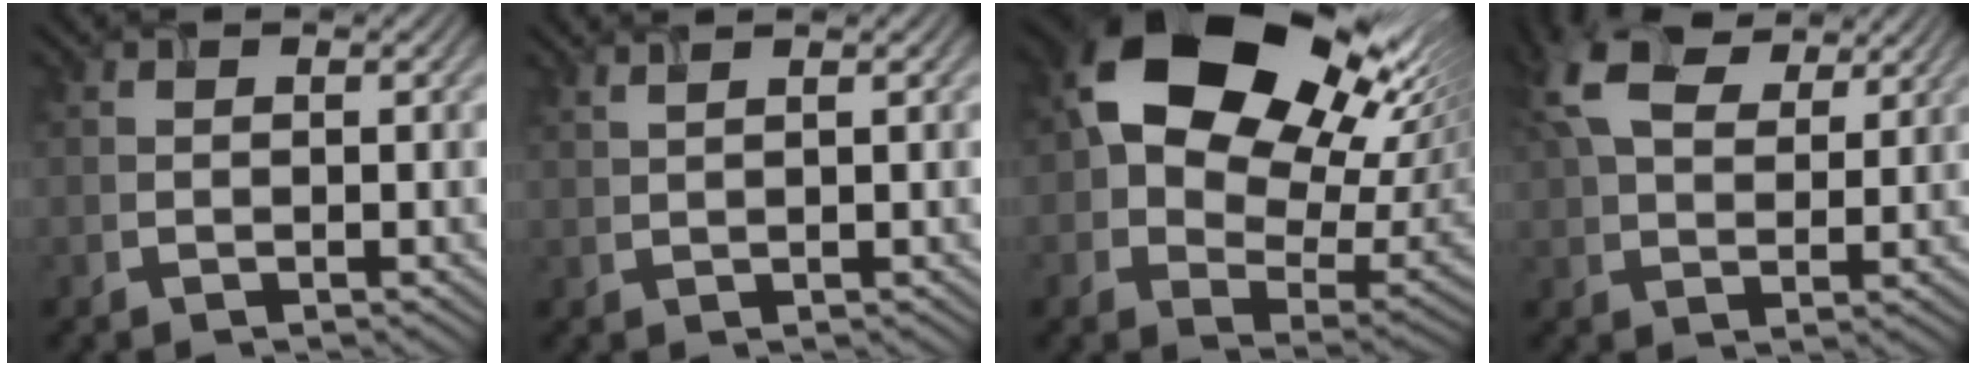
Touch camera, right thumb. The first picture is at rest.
{"total": 2.0, "force": [1.4, 0.4, 1.3], "torque": [-0.023, 0.006, 0.017]}
{"total": 19.6, "force": [8.0, 12.2, 13.0], "torque": [-0.238, 0.003, 0.150]}
{"total": 11.1, "force": [5.8, 5.9, 7.3], "torque": [-0.186, 0.028, 0.113]}